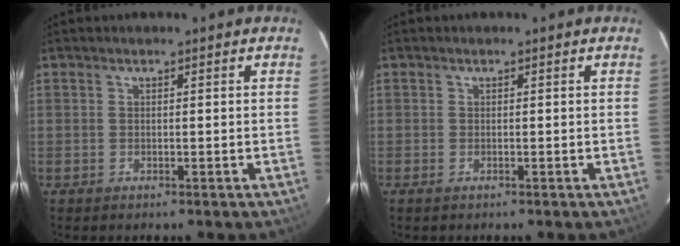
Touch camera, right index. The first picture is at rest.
{"total": 0.5, "force": [-0.4, 0.2, 0.3], "torque": [-0.006, -0.003, -0.010]}